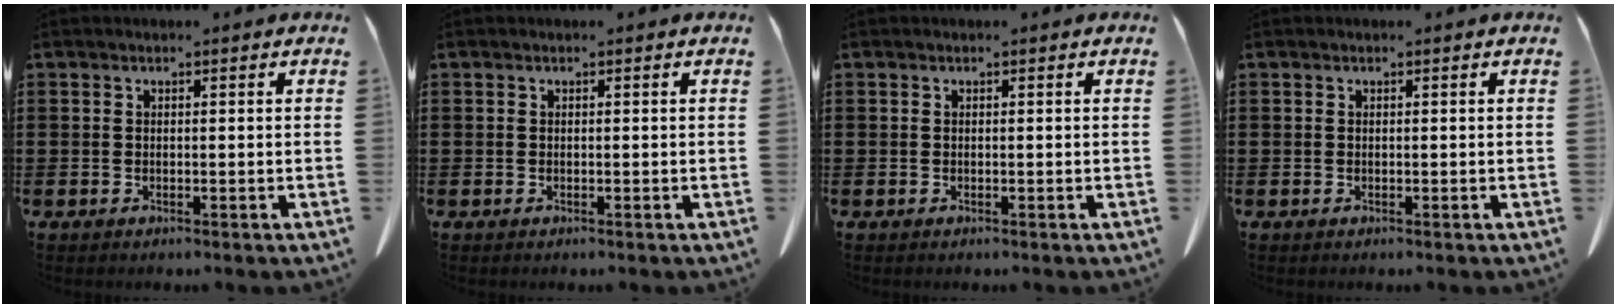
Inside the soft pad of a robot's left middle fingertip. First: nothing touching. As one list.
[{"total": 0.0}, {"total": 0.0}, {"total": 0.0}]